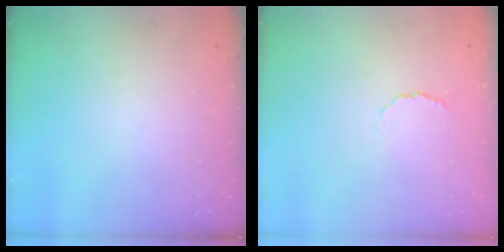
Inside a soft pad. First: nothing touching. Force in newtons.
{"total": 2.4, "press": 2.4, "slide": 0.5}